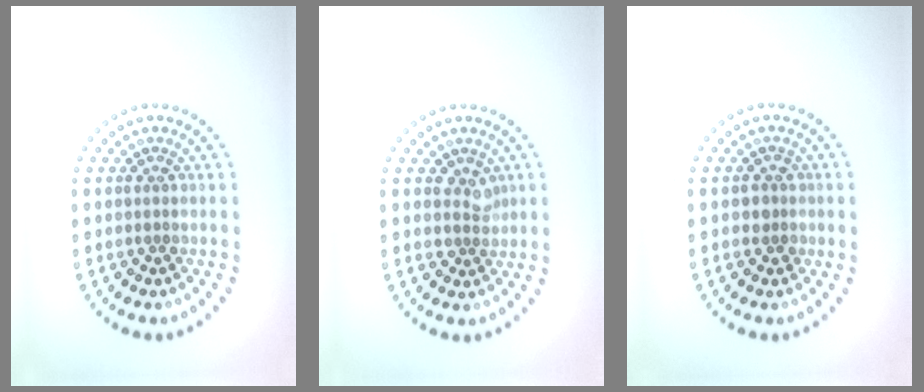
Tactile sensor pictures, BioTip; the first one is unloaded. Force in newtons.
{"total": 1.6, "press": 1.3, "slide": 0.9}
{"total": 1.5, "press": 1.3, "slide": 0.8}